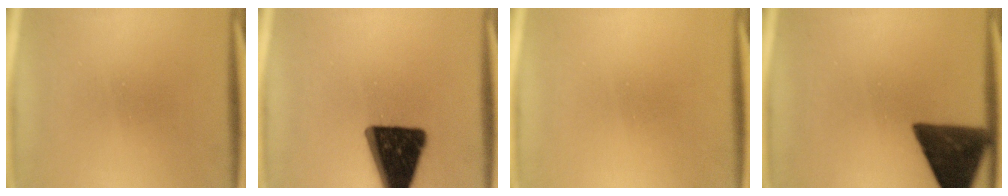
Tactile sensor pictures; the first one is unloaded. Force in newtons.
{"total": 18.0}
{"total": 0.5}
{"total": 13.0}